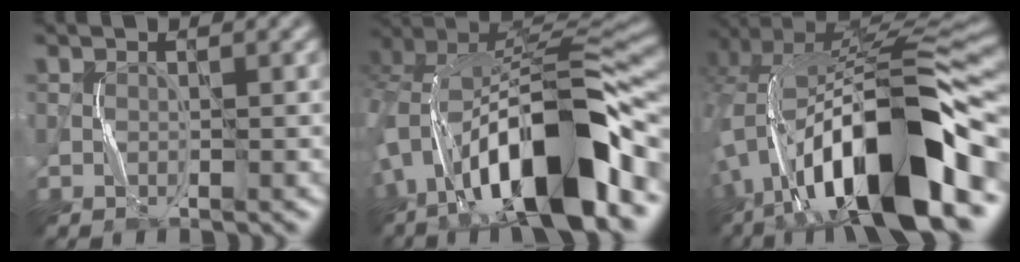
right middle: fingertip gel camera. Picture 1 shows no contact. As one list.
[{"total": 15.5, "force": [-6.3, 6.0, 12.9], "torque": [-0.213, 0.020, -0.103]}, {"total": 16.9, "force": [-5.9, 6.5, 14.4], "torque": [-0.240, 0.022, -0.106]}]